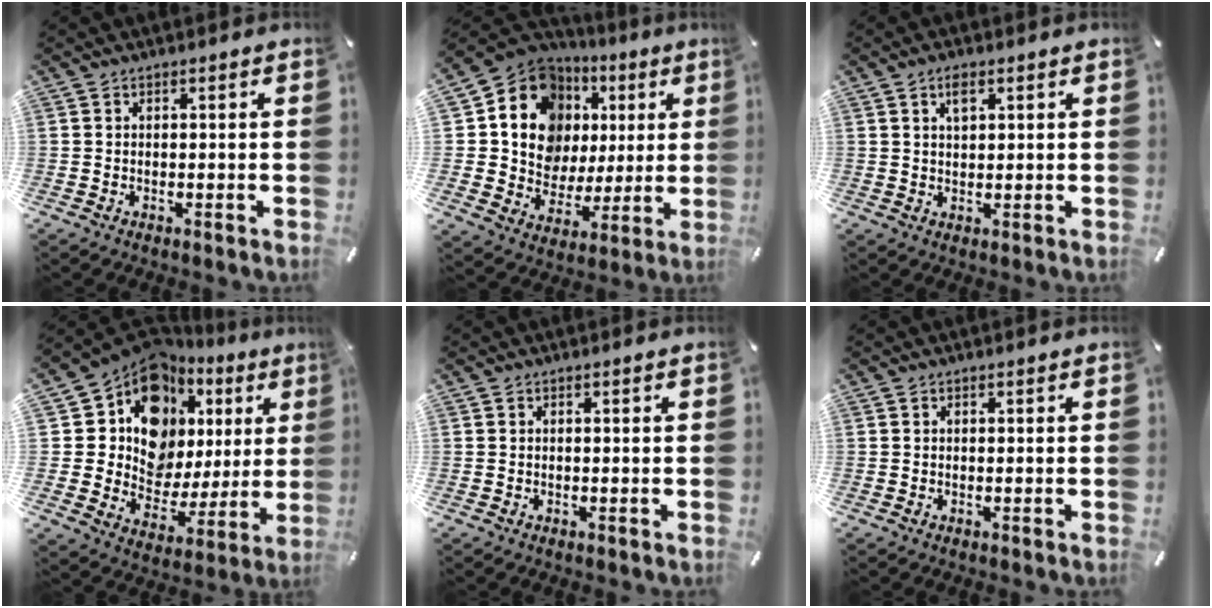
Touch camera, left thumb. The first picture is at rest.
{"total": 14.6, "force": [5.1, 12.5, 5.5], "torque": [-0.095, -0.041, 0.104]}
{"total": 3.3, "force": [1.6, 1.7, 2.3], "torque": [-0.035, -0.003, 0.025]}
{"total": 15.2, "force": [7.7, 11.5, 6.4], "torque": [-0.105, -0.072, 0.140]}
{"total": 0.0}
{"total": 0.0}